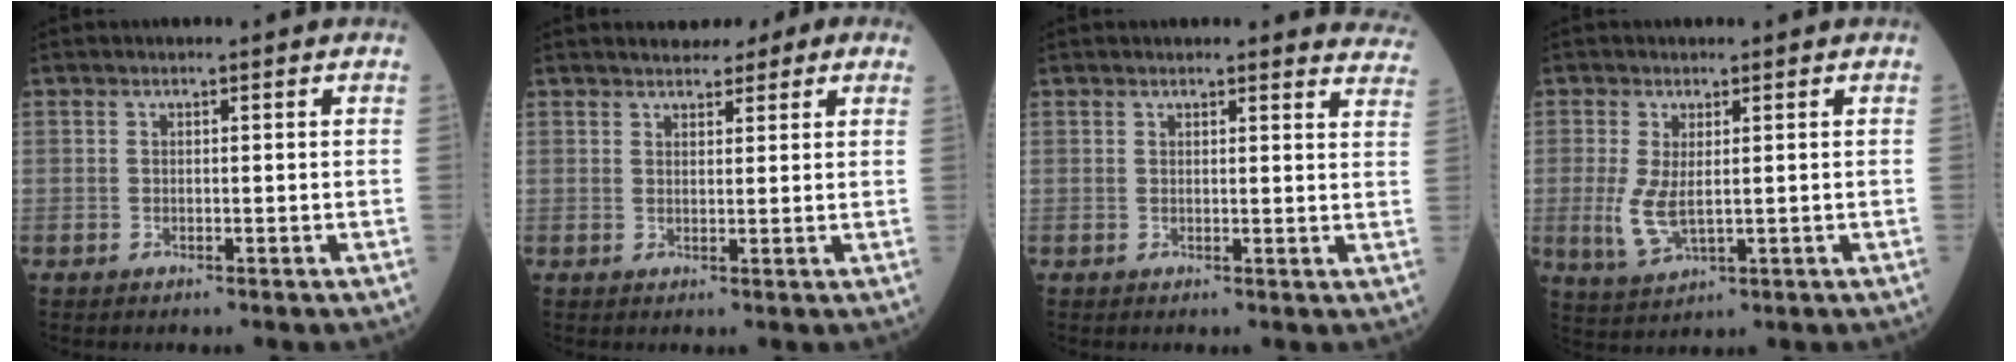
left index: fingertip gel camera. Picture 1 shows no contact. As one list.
[{"total": 6.1, "force": [4.6, 2.4, 3.2], "torque": [-0.041, 0.028, 0.056]}, {"total": 7.8, "force": [7.7, 1.1, 0.8], "torque": [0.030, -0.034, 0.041]}, {"total": 4.8, "force": [-0.1, 1.8, 4.4], "torque": [-0.106, -0.012, 0.007]}]